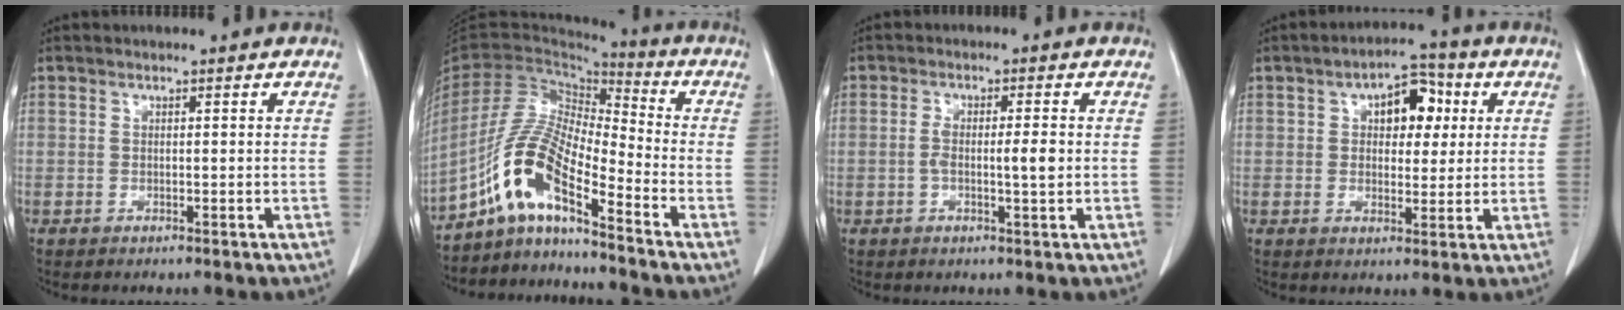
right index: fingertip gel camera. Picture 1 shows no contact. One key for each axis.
{"total": 11.1, "fx": -7.2, "fy": 1.9, "fz": 8.2, "tx": -0.181, "ty": 0.013, "tz": -0.138}
{"total": 3.8, "fx": -0.5, "fy": 0.7, "fz": 3.7, "tx": -0.067, "ty": 0.004, "tz": -0.006}
{"total": 7.5, "fx": 2.2, "fy": 4.2, "fz": 5.8, "tx": -0.078, "ty": 0.026, "tz": 0.033}